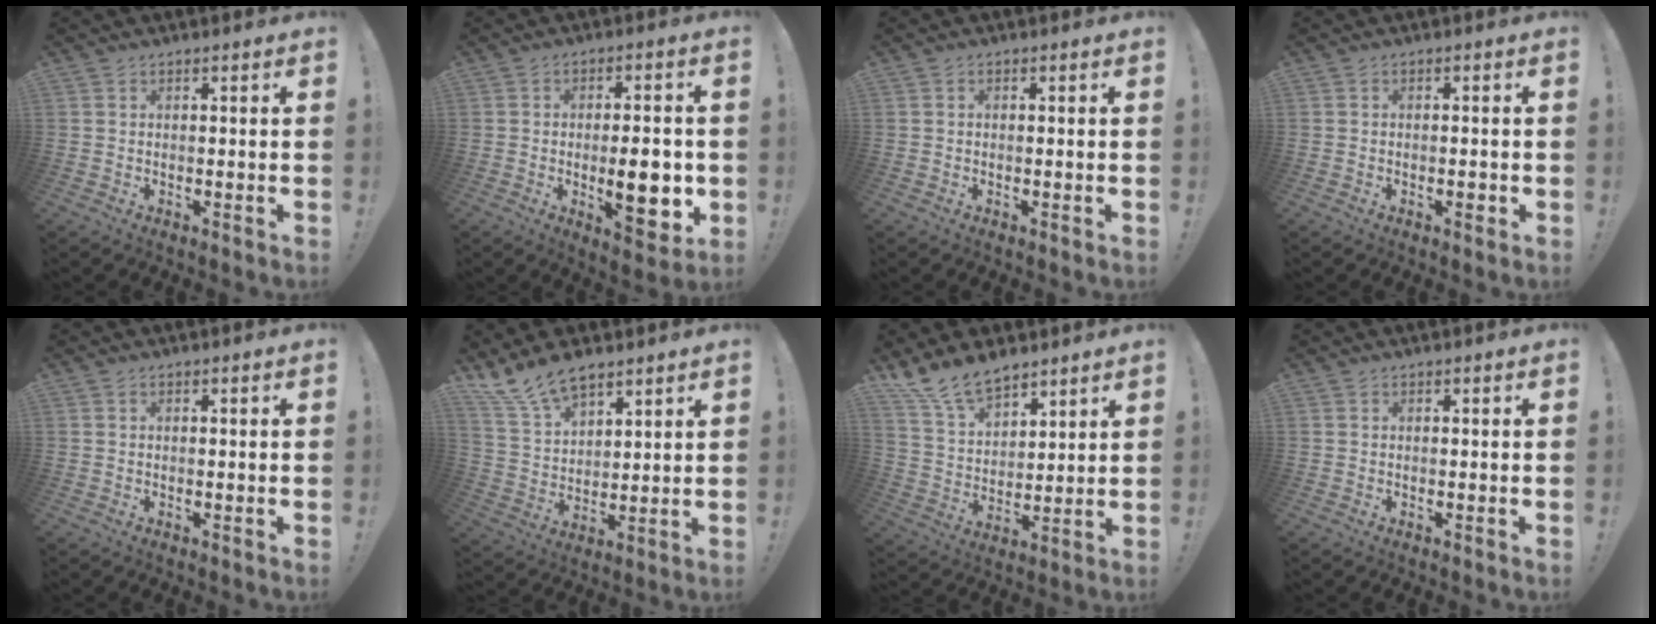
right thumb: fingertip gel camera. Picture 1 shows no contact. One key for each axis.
{"total": 13.1, "fx": -2.2, "fy": 5.1, "fz": 11.8, "tx": -0.159, "ty": -0.004, "tz": -0.033}
{"total": 0.5, "fx": -0.3, "fy": 0.4, "fz": 0.2, "tx": -0.006, "ty": 0.001, "tz": -0.004}
{"total": 1.7, "fx": -0.7, "fy": 0.7, "fz": 1.4, "tx": -0.012, "ty": 0.001, "tz": -0.013}
{"total": 0.0}
{"total": 11.9, "fx": 9.5, "fy": 5.3, "fz": 4.9, "tx": -0.109, "ty": -0.053, "tz": 0.185}
{"total": 12.9, "fx": 10.6, "fy": 6.0, "fz": 4.4, "tx": -0.093, "ty": -0.072, "tz": 0.203}
{"total": 0.0}